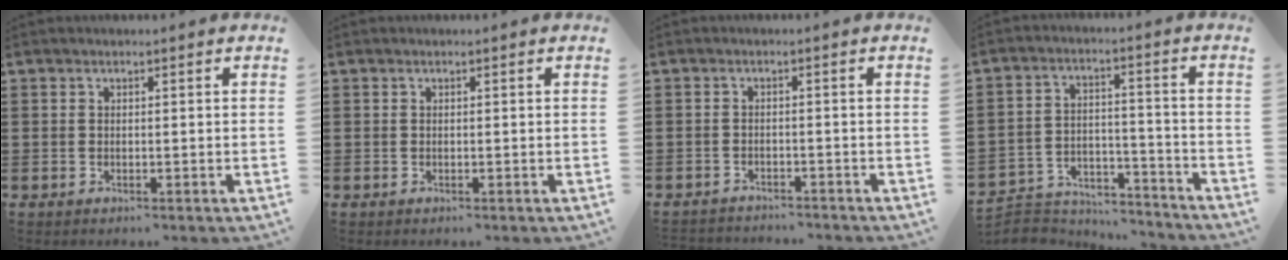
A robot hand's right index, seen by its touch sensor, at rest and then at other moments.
{"total": 0.0}
{"total": 1.8, "force": [-1.8, 0.1, -0.1], "torque": [-0.006, 0.001, -0.040]}
{"total": 5.3, "force": [-5.2, 1.0, 0.5], "torque": [-0.019, 0.009, -0.106]}